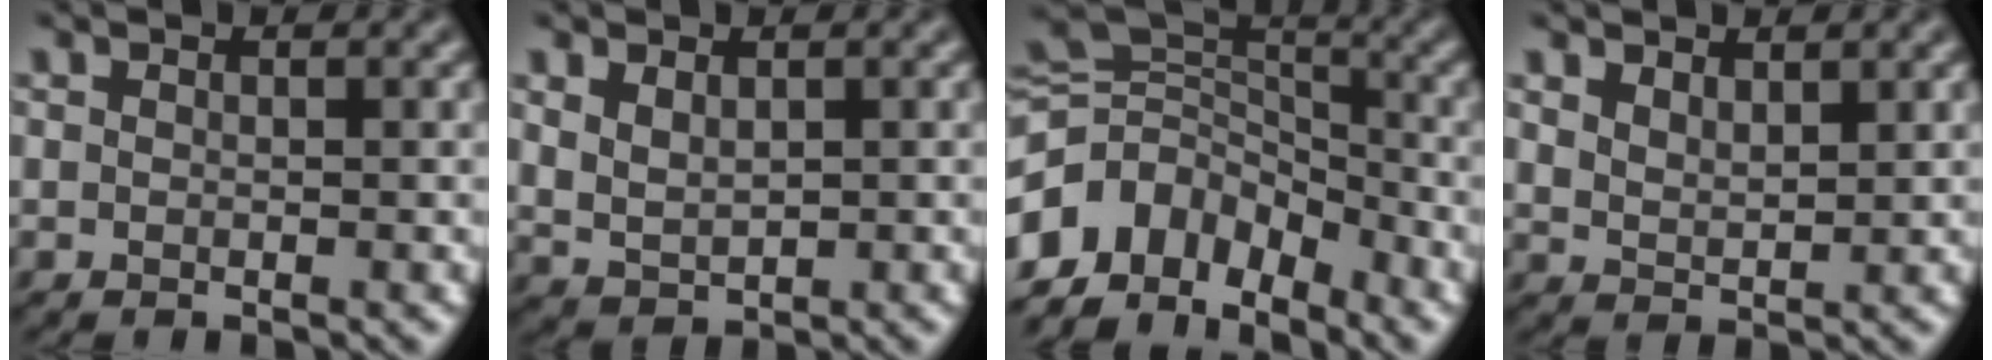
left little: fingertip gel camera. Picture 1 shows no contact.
{"total": 2.1, "force": [0.9, 1.3, 1.4], "torque": [-0.036, -0.003, 0.024]}
{"total": 8.8, "force": [-5.5, 5.6, 4.0], "torque": [-0.083, 0.018, -0.116]}
{"total": 2.0, "force": [1.5, 0.8, 1.1], "torque": [-0.029, -0.004, 0.034]}